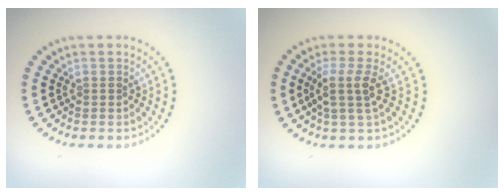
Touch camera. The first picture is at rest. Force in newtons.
{"total": 2.4, "press": 1.8, "slide": 1.5}